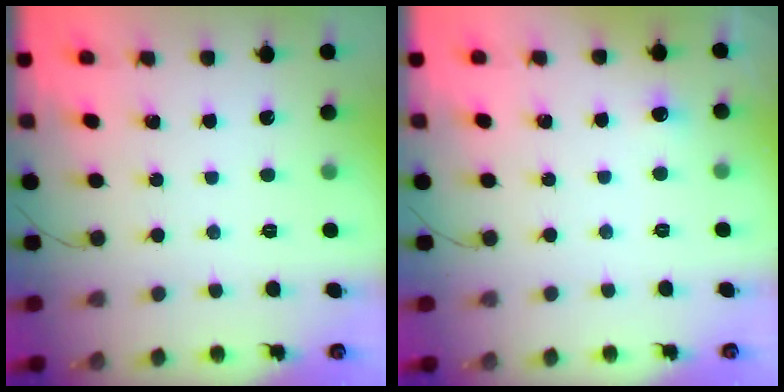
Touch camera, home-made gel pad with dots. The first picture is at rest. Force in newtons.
{"total": 3.2, "press": 2.9, "slide": 1.3}